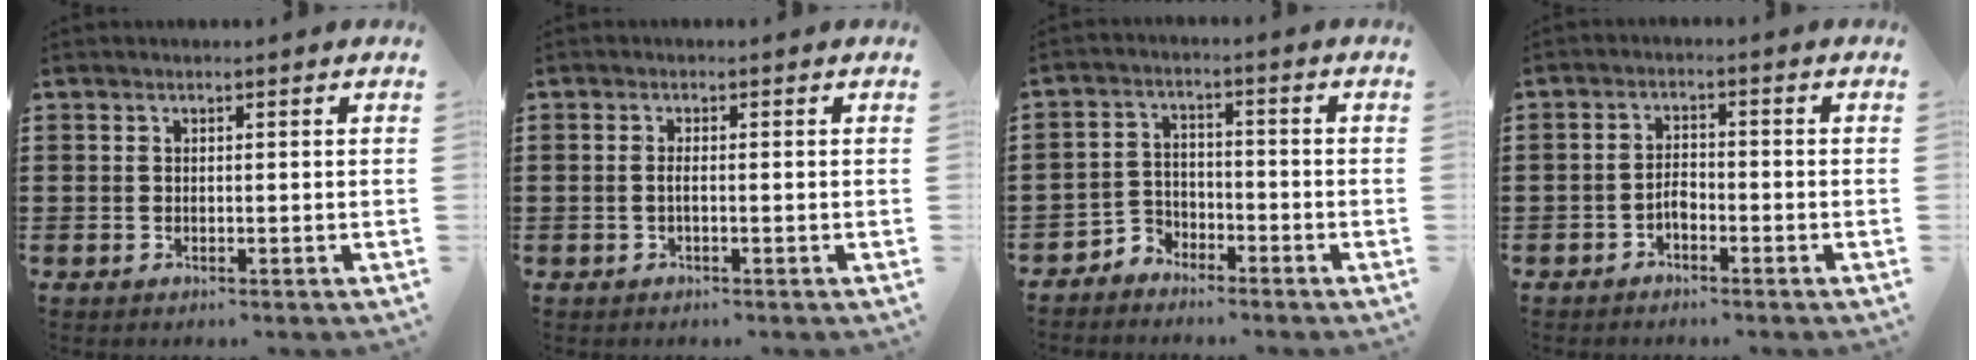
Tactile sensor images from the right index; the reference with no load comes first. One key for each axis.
{"total": 1.1, "fx": -0.4, "fy": 0.1, "fz": 1.0, "tx": -0.027, "ty": -0.005, "tz": -0.010}
{"total": 3.5, "fx": -3.2, "fy": 1.6, "fz": 0.1, "tx": -0.014, "ty": 0.006, "tz": -0.068}
{"total": 2.1, "fx": -1.4, "fy": 1.0, "fz": 1.3, "tx": -0.028, "ty": 0.005, "tz": -0.028}